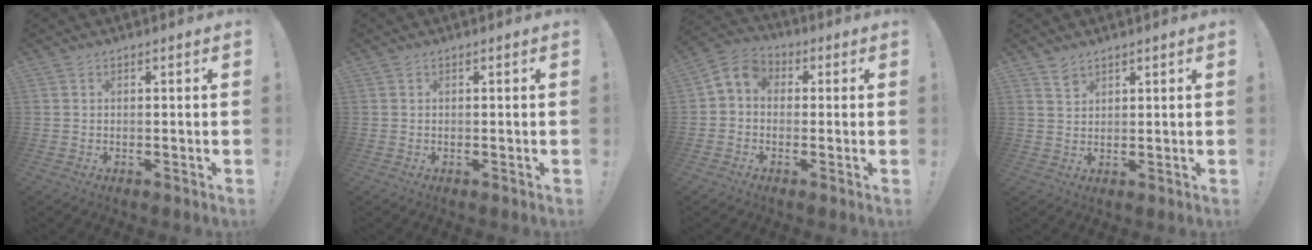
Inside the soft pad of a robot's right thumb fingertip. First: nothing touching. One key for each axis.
{"total": 0.0}
{"total": 5.7, "fx": -0.1, "fy": 4.7, "fz": 3.3, "tx": -0.064, "ty": 0.012, "tz": 0.001}
{"total": 2.8, "fx": 2.3, "fy": 1.4, "fz": 0.9, "tx": 0.001, "ty": -0.020, "tz": 0.041}